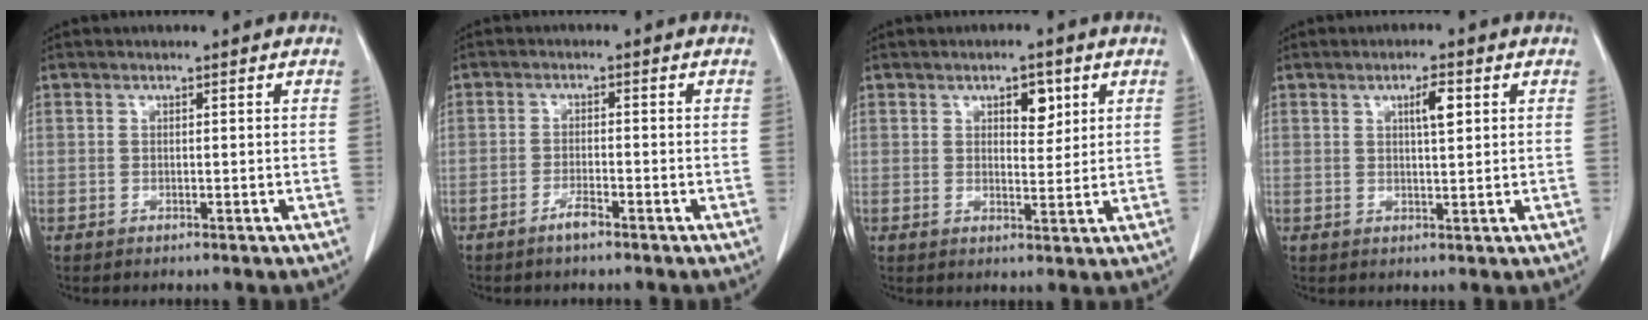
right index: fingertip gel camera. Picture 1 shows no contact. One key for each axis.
{"total": 2.2, "fx": -1.7, "fy": 0.3, "fz": 1.4, "tx": -0.029, "ty": -0.001, "tz": -0.031}
{"total": 3.9, "fx": 1.8, "fy": 1.9, "fz": 2.8, "tx": -0.038, "ty": 0.000, "tz": 0.028}
{"total": 3.3, "fx": 1.2, "fy": 0.6, "fz": 3.0, "tx": -0.050, "ty": 0.001, "tz": 0.019}